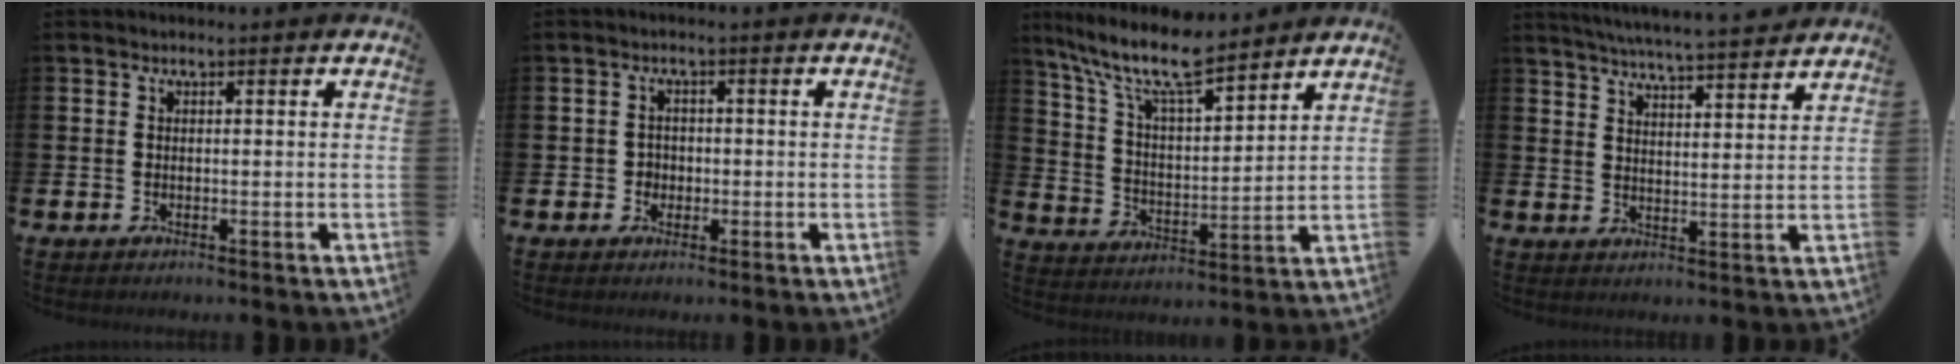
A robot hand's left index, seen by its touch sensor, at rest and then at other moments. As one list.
[{"total": 1.9, "force": [-0.4, 1.8, 0.3], "torque": [0.003, 0.001, -0.015]}, {"total": 10.7, "force": [9.1, 2.0, 5.2], "torque": [-0.126, -0.050, 0.158]}, {"total": 5.8, "force": [5.7, -0.4, 1.1], "torque": [-0.032, -0.042, 0.099]}]